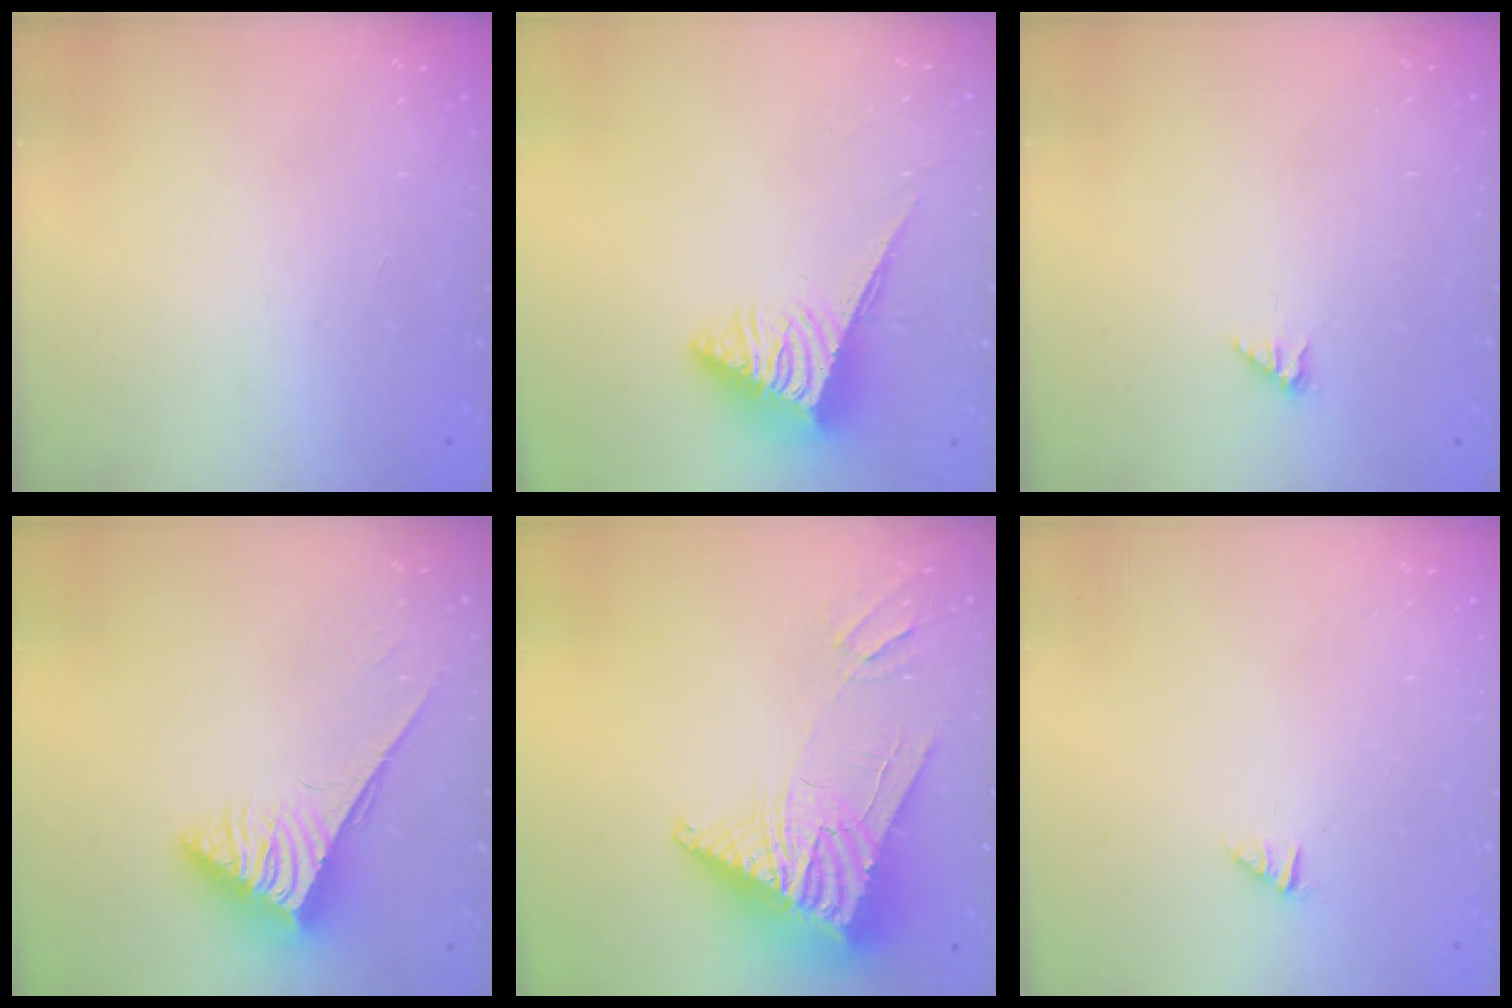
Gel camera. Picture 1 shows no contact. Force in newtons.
{"total": 5.2, "press": 5.1, "slide": 0.4}
{"total": 1.7, "press": 1.7, "slide": 0.3}
{"total": 3.6, "press": 3.6, "slide": 0.6}
{"total": 12.4, "press": 12.3, "slide": 1.7}
{"total": 0.0}